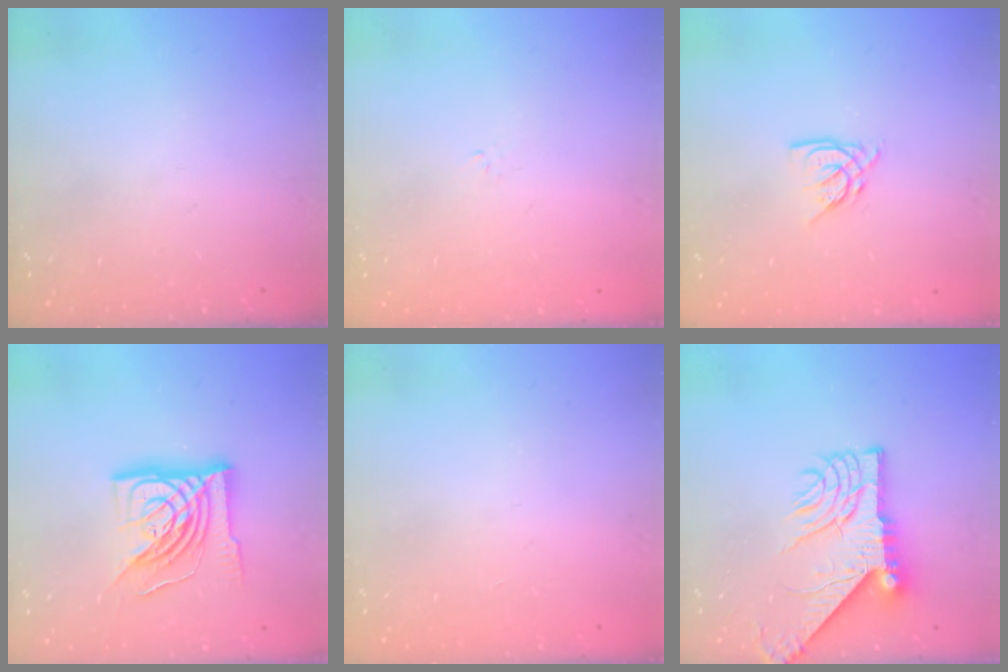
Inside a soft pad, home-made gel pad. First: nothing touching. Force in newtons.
{"total": 1.2, "press": 1.2, "slide": 0.4}
{"total": 5.4, "press": 5.4, "slide": 0.1}
{"total": 17.6, "press": 17.5, "slide": 1.9}
{"total": 1.0, "press": 0.9, "slide": 0.2}
{"total": 13.8, "press": 13.8, "slide": 1.2}